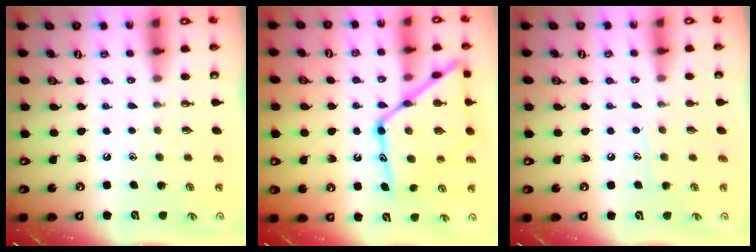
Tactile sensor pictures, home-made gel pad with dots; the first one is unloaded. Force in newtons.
{"total": 21.3, "press": 21.2, "slide": 1.9}
{"total": 5.6, "press": 5.6, "slide": 0.4}